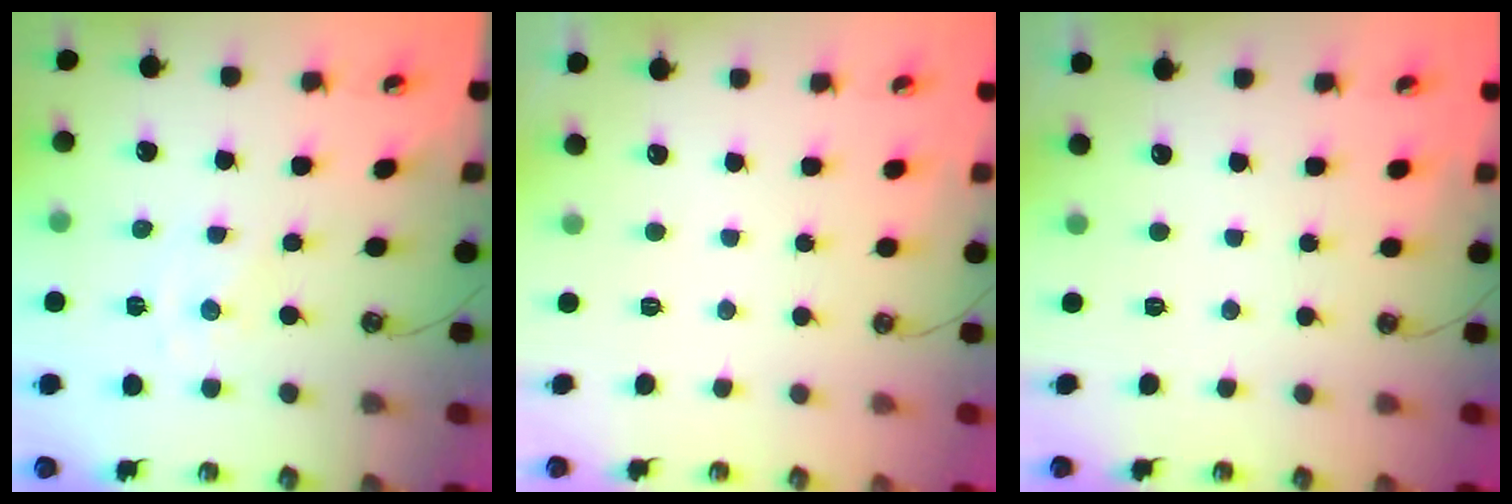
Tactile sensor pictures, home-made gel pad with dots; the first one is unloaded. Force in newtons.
{"total": 0.0}
{"total": 0.0}